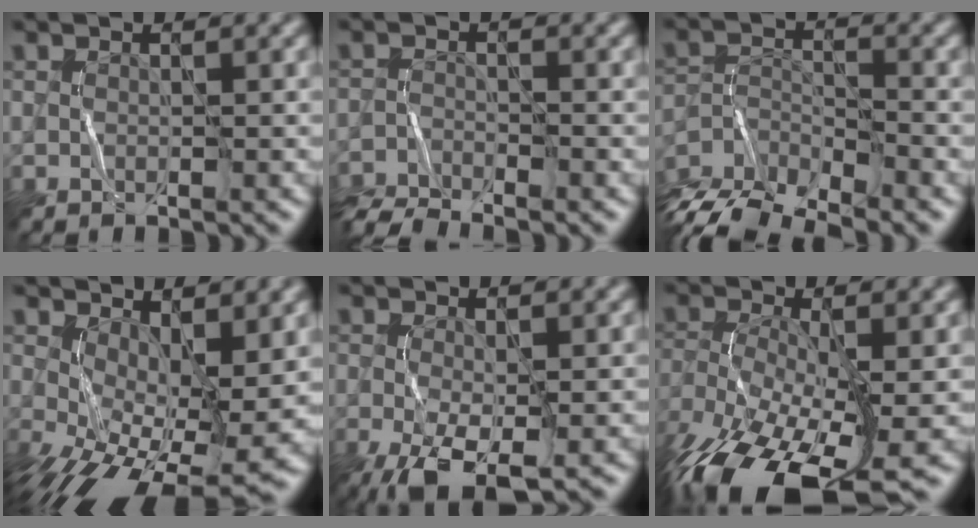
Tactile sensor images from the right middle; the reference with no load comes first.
{"total": 3.9, "force": [-3.7, 0.3, 1.0], "torque": [-0.028, -0.012, -0.078]}
{"total": 8.1, "force": [-7.3, 2.2, 2.8], "torque": [-0.048, -0.014, -0.133]}
{"total": 10.9, "force": [-0.9, 4.9, 9.6], "torque": [-0.162, -0.022, -0.004]}
{"total": 6.3, "force": [-2.6, 2.6, 5.1], "torque": [-0.121, -0.017, -0.044]}
{"total": 13.6, "force": [-7.4, 5.2, 10.1], "torque": [-0.207, -0.029, -0.135]}